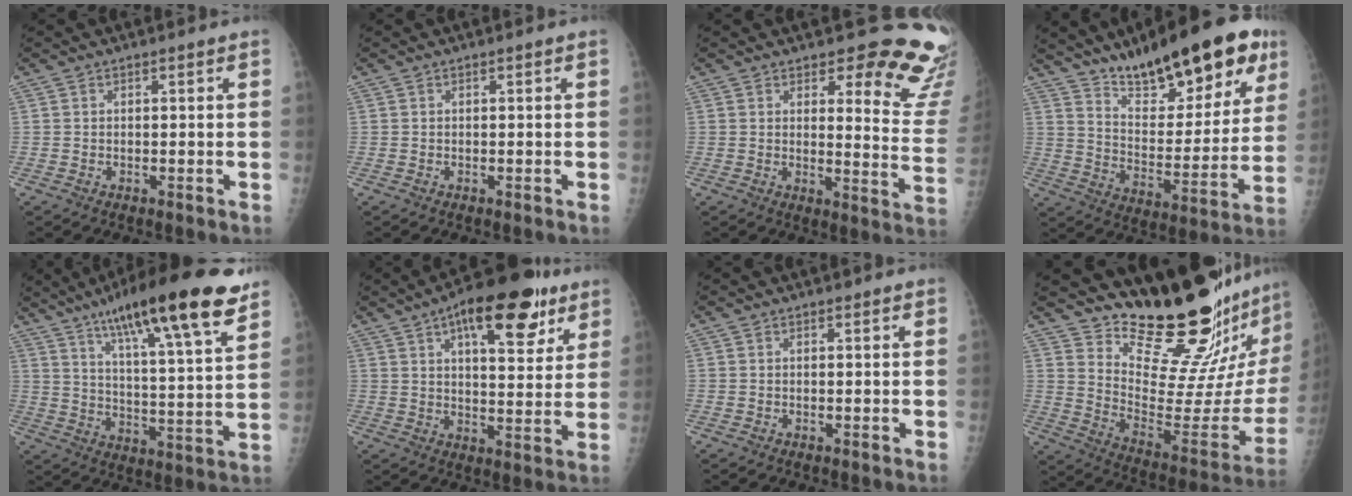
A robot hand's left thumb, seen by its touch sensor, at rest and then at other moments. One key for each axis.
{"total": 0.0}
{"total": 15.9, "fx": 13.2, "fy": 4.8, "fz": 7.6, "tx": -0.035, "ty": -0.121, "tz": 0.132}
{"total": 24.9, "fx": 16.3, "fy": 8.4, "fz": 16.8, "tx": -0.208, "ty": -0.069, "tz": 0.253}
{"total": 23.7, "fx": 15.4, "fy": 4.0, "fz": 17.5, "tx": -0.262, "ty": -0.045, "tz": 0.241}
{"total": 15.4, "fx": 8.0, "fy": 5.9, "fz": 11.8, "tx": -0.140, "ty": -0.017, "tz": 0.113}
{"total": 0.7, "fx": 0.5, "fy": 0.3, "fz": 0.3, "tx": -0.006, "ty": -0.003, "tz": 0.006}
{"total": 24.5, "fx": 21.2, "fy": 3.6, "fz": 11.7, "tx": -0.140, "ty": -0.197, "tz": 0.308}